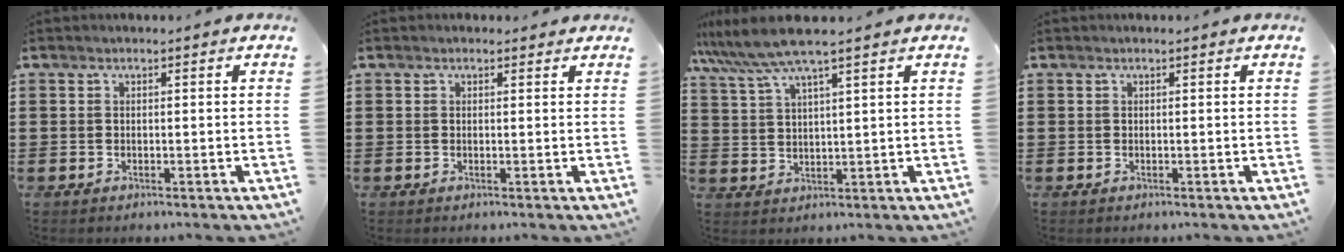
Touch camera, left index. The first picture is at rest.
{"total": 0.5, "force": [0.3, 0.4, 0.2], "torque": [-0.005, 0.004, 0.005]}
{"total": 6.7, "force": [5.3, 0.0, 4.1], "torque": [-0.093, -0.013, 0.093]}
{"total": 0.0}